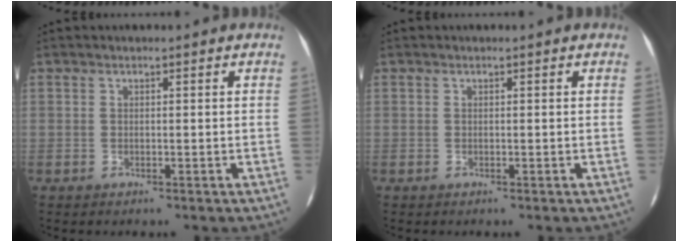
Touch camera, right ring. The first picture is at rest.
{"total": 0.0}